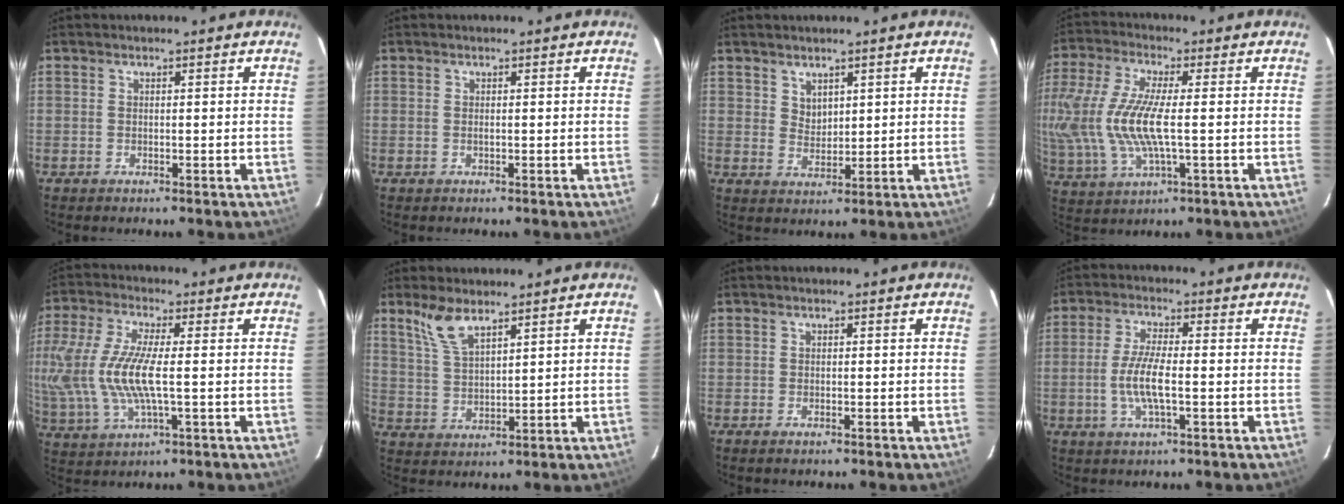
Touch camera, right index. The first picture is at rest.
{"total": 0.0}
{"total": 2.9, "force": [2.1, 1.8, 0.8], "torque": [-0.008, 0.002, 0.042]}
{"total": 16.1, "force": [-0.4, 5.3, 15.2], "torque": [-0.318, -0.007, -0.004]}
{"total": 15.0, "force": [-0.5, 4.7, 14.2], "torque": [-0.298, -0.007, -0.005]}
{"total": 6.3, "force": [4.6, 2.0, 3.8], "torque": [-0.080, 0.005, 0.102]}
{"total": 0.8, "force": [-0.6, 0.4, 0.5], "torque": [-0.008, -0.003, -0.012]}
{"total": 7.0, "force": [-1.4, 1.5, 6.7], "torque": [-0.135, -0.004, -0.030]}